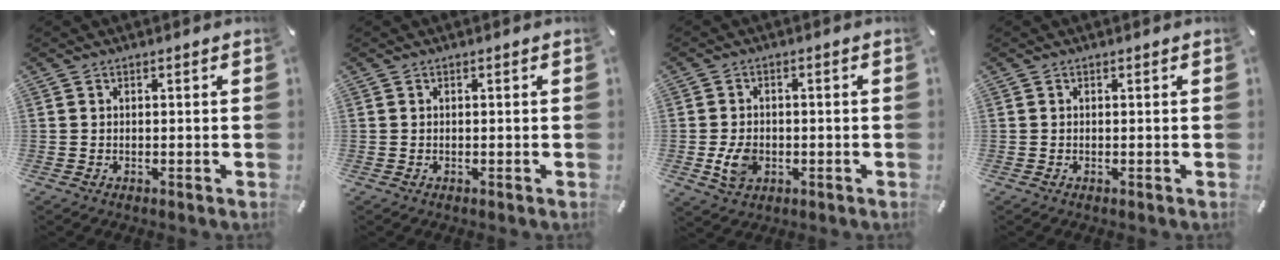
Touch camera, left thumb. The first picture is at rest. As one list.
[{"total": 0.0}, {"total": 5.5, "force": [-1.1, 4.2, 3.4], "torque": [-0.068, -0.007, -0.024]}, {"total": 0.0}]